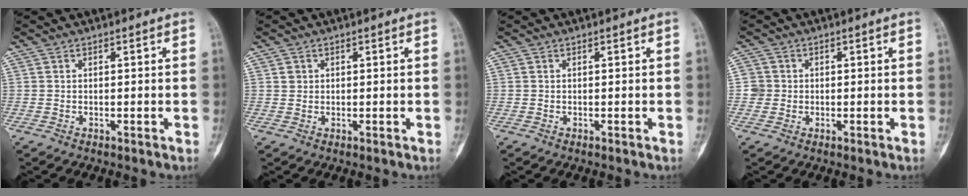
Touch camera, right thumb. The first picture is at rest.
{"total": 1.1, "force": [0.4, 1.0, 0.2], "torque": [0.005, 0.000, 0.005]}
{"total": 0.0}
{"total": 2.3, "force": [-0.1, 2.3, 0.0], "torque": [0.017, 0.008, -0.003]}